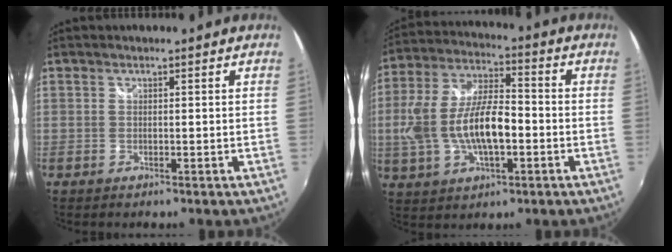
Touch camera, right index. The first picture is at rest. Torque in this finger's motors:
{"motor_torque": [0.63, -0.20, 0.51, 0.21]}